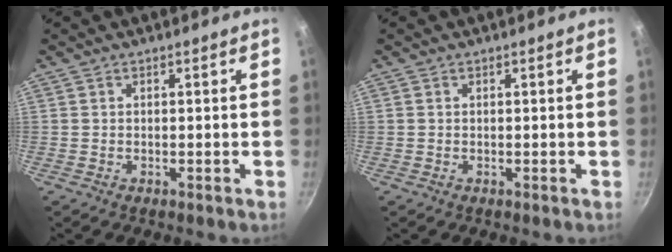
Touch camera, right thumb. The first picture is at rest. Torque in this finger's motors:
{"motor_torque": [0.15, -0.05, 0.53, 0.03, 0.03]}